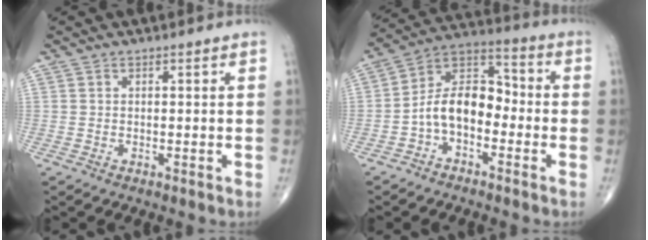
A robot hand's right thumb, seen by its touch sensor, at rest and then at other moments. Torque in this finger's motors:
{"motor_torque": [2.13, 1.47, 1.10, -0.71, 0.12]}